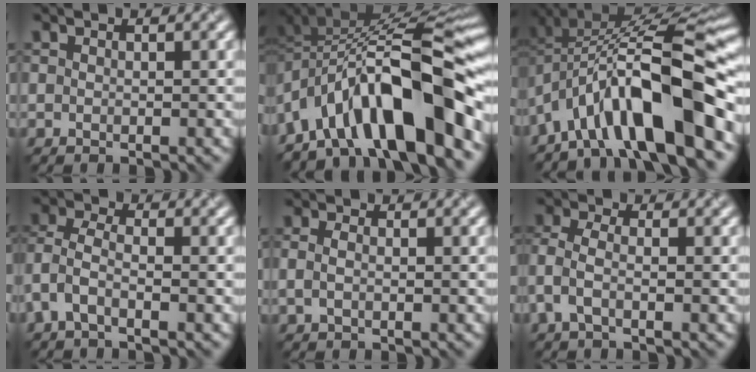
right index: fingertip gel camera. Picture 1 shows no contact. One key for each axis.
{"total": 12.7, "fx": -6.5, "fy": 4.3, "fz": 10.0, "tx": -0.140, "ty": 0.022, "tz": -0.105}
{"total": 12.3, "fx": -5.7, "fy": 3.5, "fz": 10.4, "tx": -0.155, "ty": 0.023, "tz": -0.095}
{"total": 2.6, "fx": -1.2, "fy": 1.2, "fz": 1.9, "tx": -0.054, "ty": 0.011, "tz": -0.038}
{"total": 1.0, "fx": 0.0, "fy": 0.5, "fz": 0.8, "tx": -0.024, "ty": 0.004, "tz": -0.005}
{"total": 2.3, "fx": -0.8, "fy": 1.1, "fz": 1.8, "tx": -0.051, "ty": 0.010, "tz": -0.027}